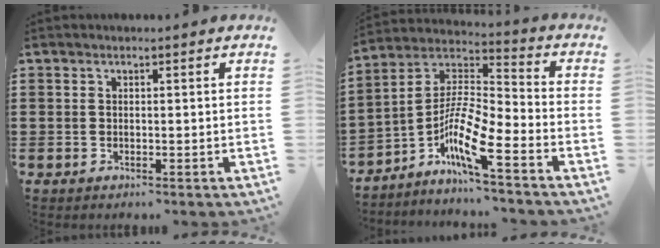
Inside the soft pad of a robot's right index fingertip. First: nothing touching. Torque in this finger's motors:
{"motor_torque": [0.36, 0.03, 0.42, 0.09]}